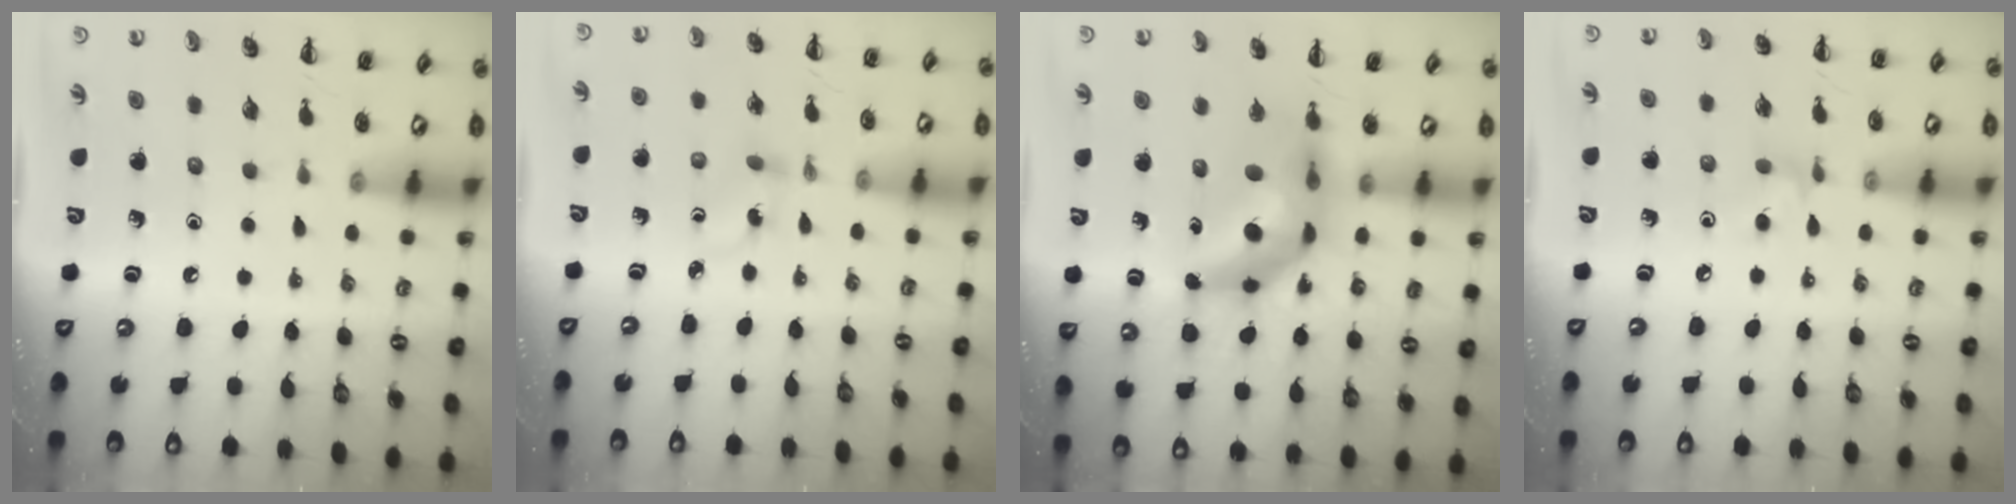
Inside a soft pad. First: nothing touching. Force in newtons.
{"total": 2.1, "press": 1.9, "slide": 1.0}
{"total": 8.8, "press": 8.2, "slide": 3.2}
{"total": 3.8, "press": 3.6, "slide": 1.4}